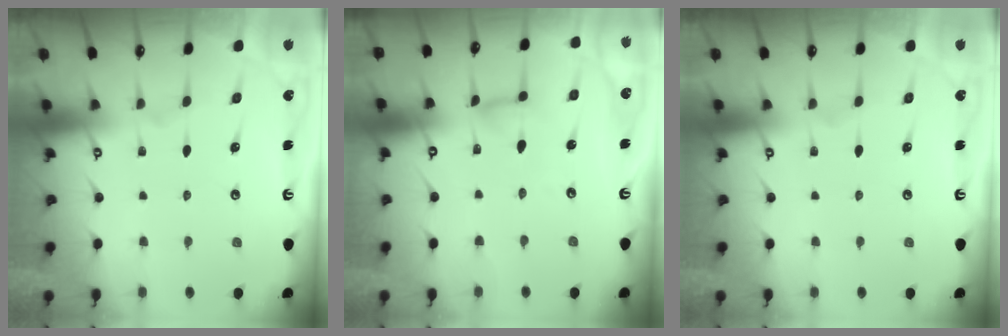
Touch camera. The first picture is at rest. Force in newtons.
{"total": 5.9, "press": 5.9, "slide": 0.5}
{"total": 0.0}